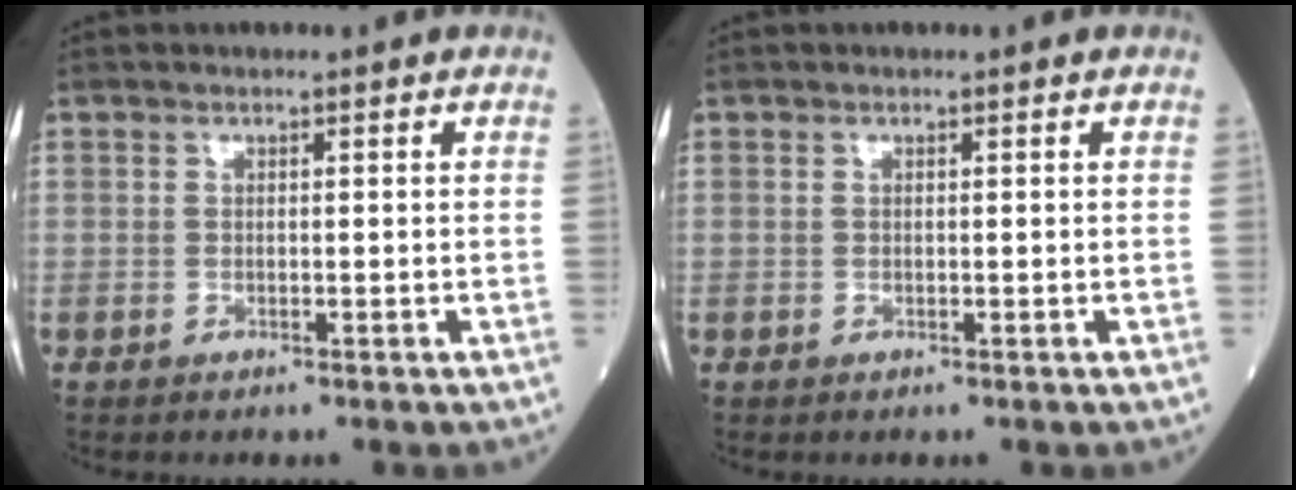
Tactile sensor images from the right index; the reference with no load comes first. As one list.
[{"total": 0.0}]